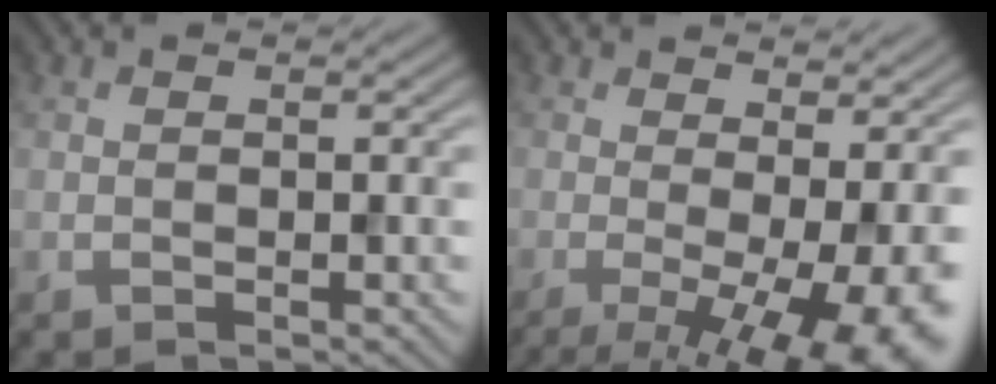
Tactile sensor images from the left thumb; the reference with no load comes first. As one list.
[{"total": 12.1, "force": [-2.7, 3.8, 11.1], "torque": [-0.154, -0.012, -0.028]}]